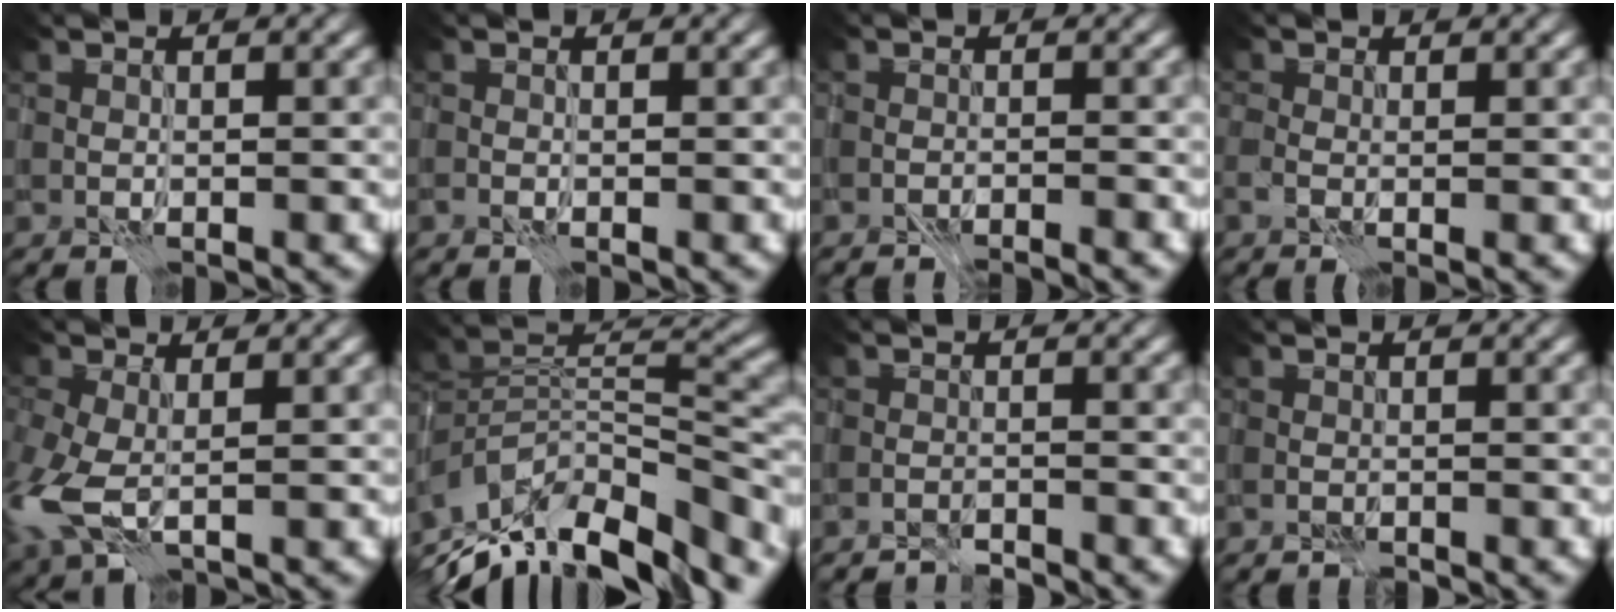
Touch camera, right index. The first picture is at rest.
{"total": 0.0}
{"total": 2.4, "force": [-2.4, 0.0, 0.4], "torque": [-0.005, 0.004, -0.037]}
{"total": 1.3, "force": [-0.2, 0.5, 1.2], "torque": [-0.020, -0.004, -0.001]}
{"total": 5.7, "force": [-0.9, 3.3, 4.5], "torque": [-0.126, -0.019, -0.015]}
{"total": 12.9, "force": [-8.8, 5.4, 7.7], "torque": [-0.156, 0.018, -0.143]}
{"total": 2.0, "force": [-2.0, 0.0, -0.1], "torque": [0.010, 0.004, -0.035]}
{"total": 1.0, "force": [-1.0, 0.1, -0.1], "torque": [0.005, 0.003, -0.016]}